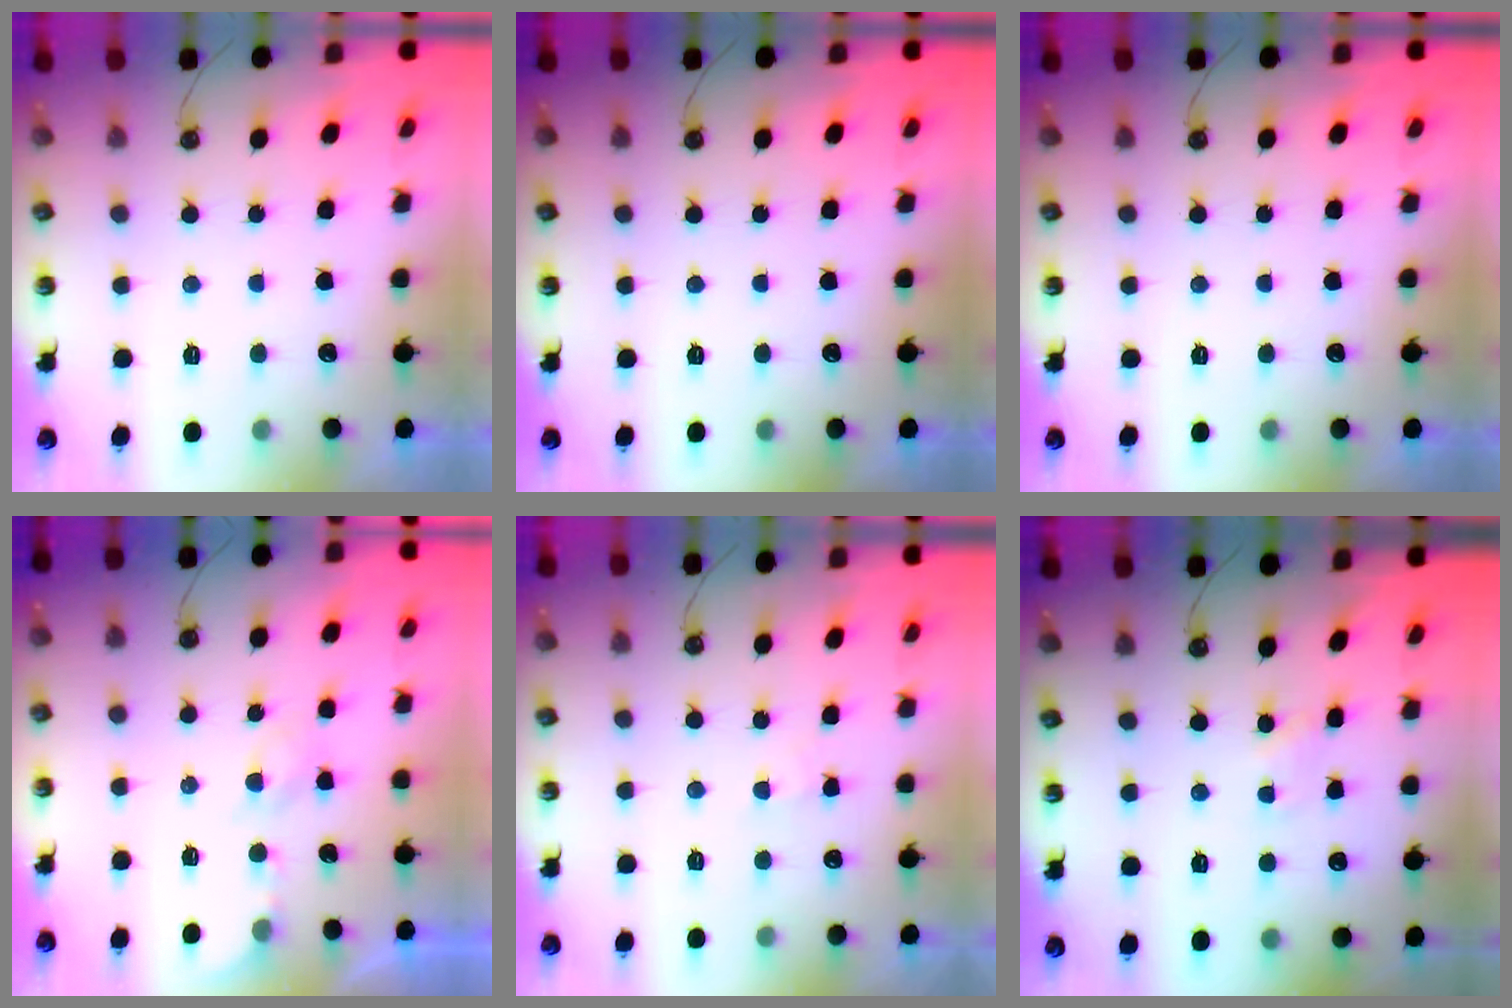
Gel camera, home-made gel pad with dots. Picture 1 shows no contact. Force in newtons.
{"total": 0.0}
{"total": 0.0}
{"total": 3.9, "press": 3.8, "slide": 0.6}
{"total": 4.8, "press": 4.8, "slide": 0.6}
{"total": 2.3, "press": 2.3, "slide": 0.3}